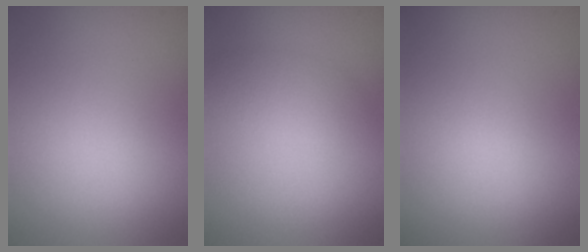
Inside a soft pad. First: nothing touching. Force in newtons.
{"total": 2.2, "press": 2.2, "slide": 0.1}
{"total": 0.0}